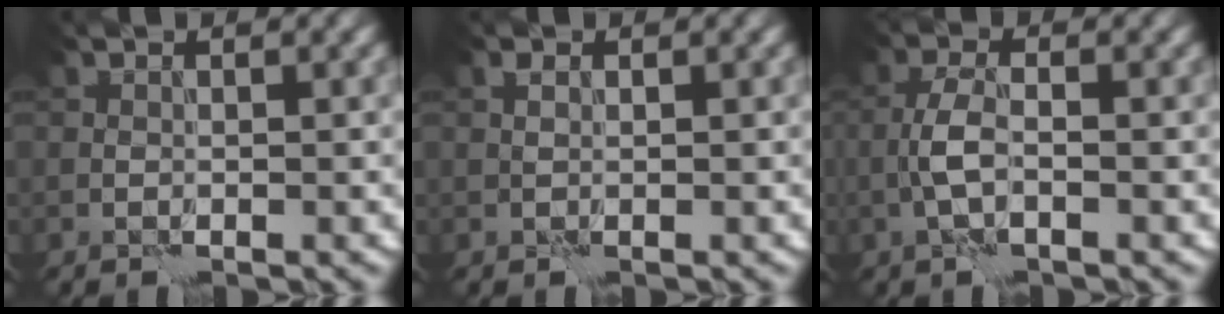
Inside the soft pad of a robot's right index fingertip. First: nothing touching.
{"total": 0.6, "force": [0.2, 0.4, 0.3], "torque": [-0.005, 0.002, 0.002]}
{"total": 2.2, "force": [-0.7, 0.7, 1.9], "torque": [-0.042, 0.005, -0.019]}